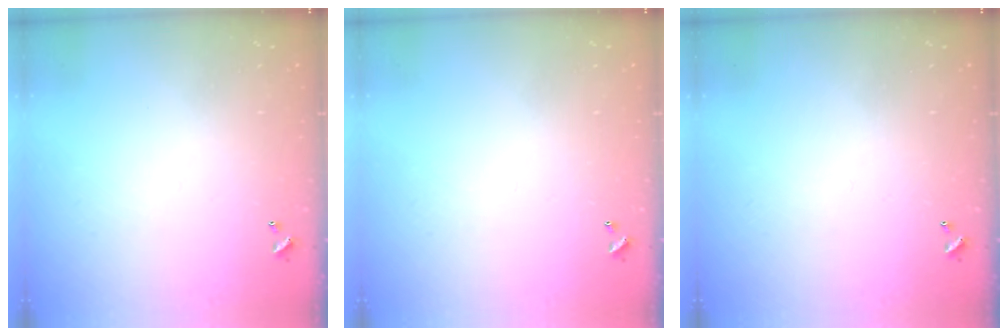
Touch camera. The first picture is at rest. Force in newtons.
{"total": 0.0}
{"total": 0.0}